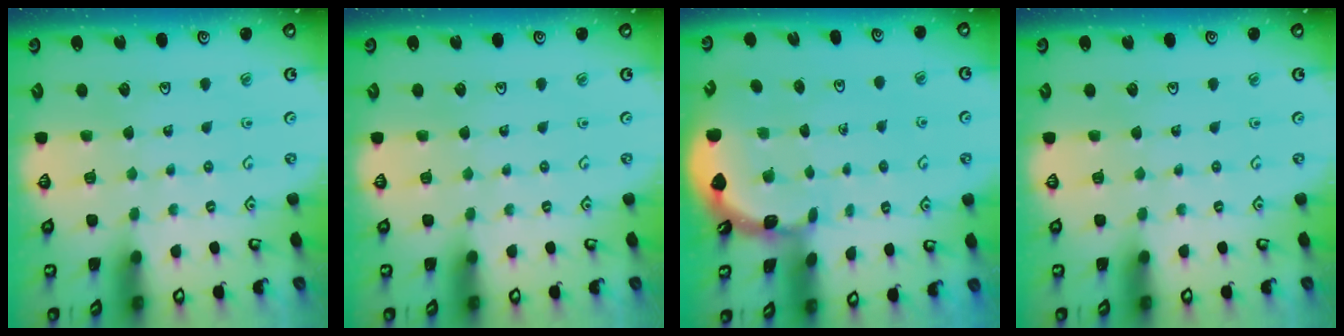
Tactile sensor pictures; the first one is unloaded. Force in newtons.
{"total": 0.0}
{"total": 1.7, "press": 1.7, "slide": 0.1}
{"total": 0.0}